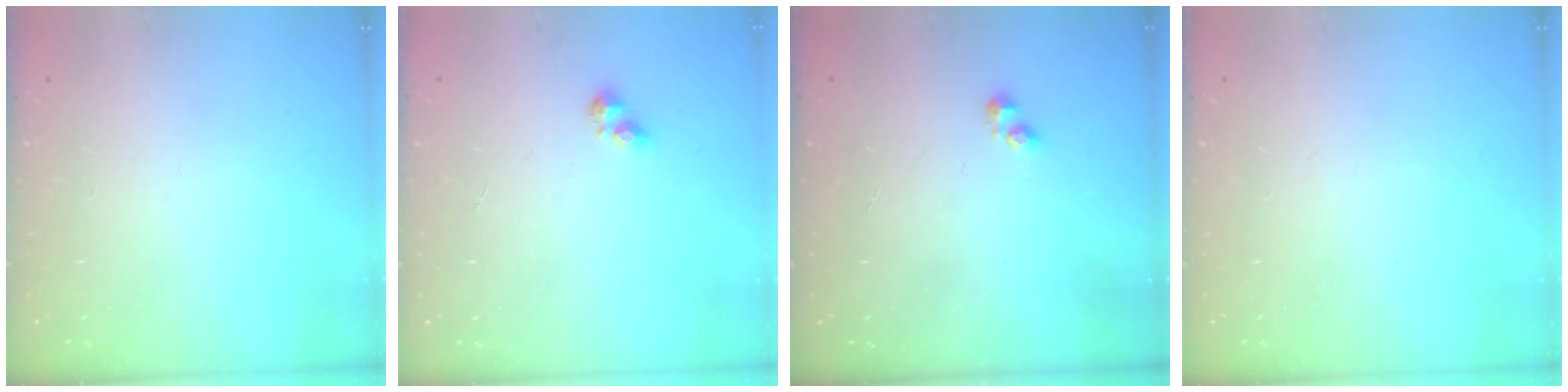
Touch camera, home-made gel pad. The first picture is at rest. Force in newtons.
{"total": 3.2, "press": 3.2, "slide": 0.5}
{"total": 2.3, "press": 2.3, "slide": 0.4}
{"total": 0.0}